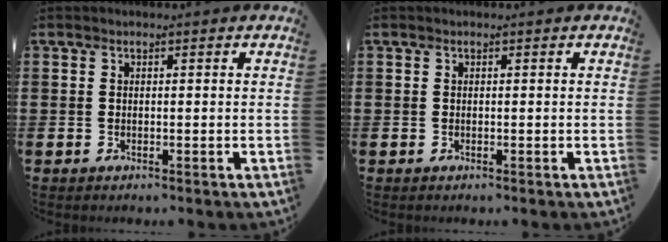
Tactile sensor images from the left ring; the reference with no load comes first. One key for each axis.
{"total": 0.0}